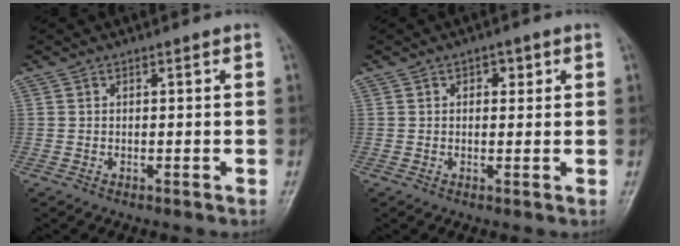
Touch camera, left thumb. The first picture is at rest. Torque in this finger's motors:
{"motor_torque": [-0.09, 0.00, 0.16, 0.30, 0.00]}